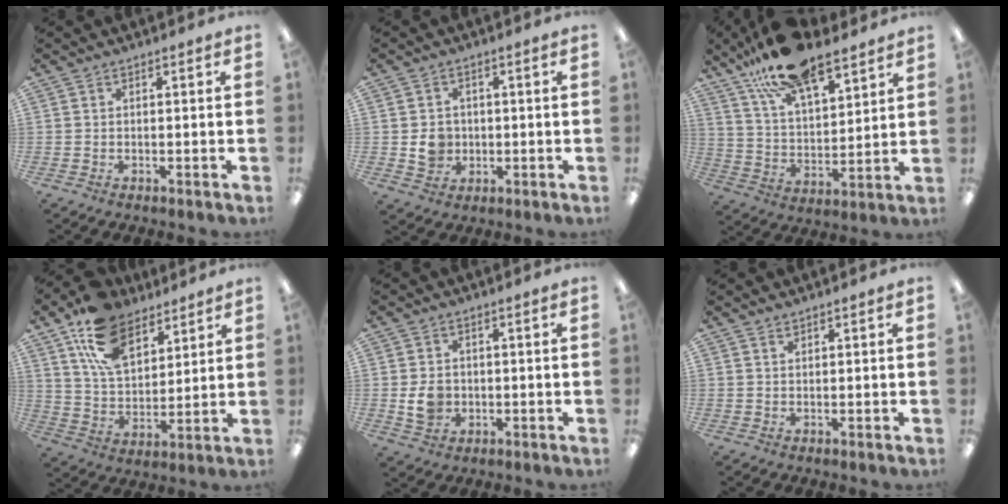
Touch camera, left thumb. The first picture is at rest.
{"total": 5.0, "force": [-0.2, 4.6, 2.0], "torque": [-0.016, 0.002, -0.003]}
{"total": 17.5, "force": [13.4, 6.5, 9.2], "torque": [-0.173, -0.068, 0.236]}
{"total": 15.3, "force": [9.8, 9.1, 7.5], "torque": [-0.146, -0.037, 0.187]}
{"total": 5.3, "force": [-0.5, 4.5, 2.8], "torque": [-0.032, -0.001, -0.010]}
{"total": 1.0, "force": [0.8, 0.3, 0.3], "torque": [-0.008, 0.000, 0.016]}